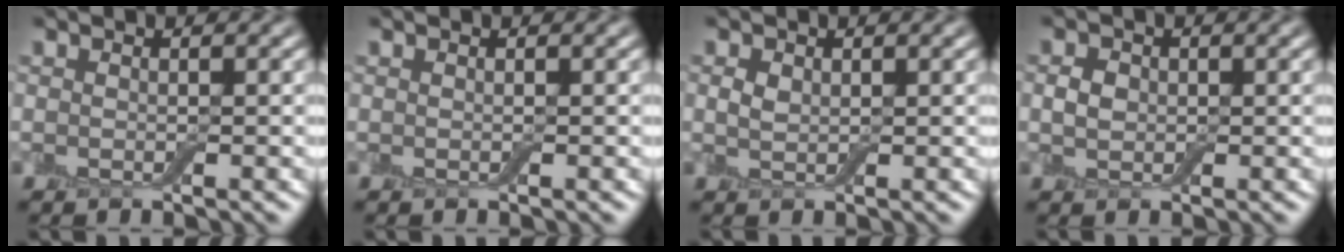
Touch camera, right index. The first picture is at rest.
{"total": 0.0}
{"total": 1.0, "force": [0.3, 0.8, 0.7], "torque": [-0.013, -0.001, 0.008]}
{"total": 1.6, "force": [0.0, 1.3, 0.8], "torque": [-0.016, 0.001, -0.002]}